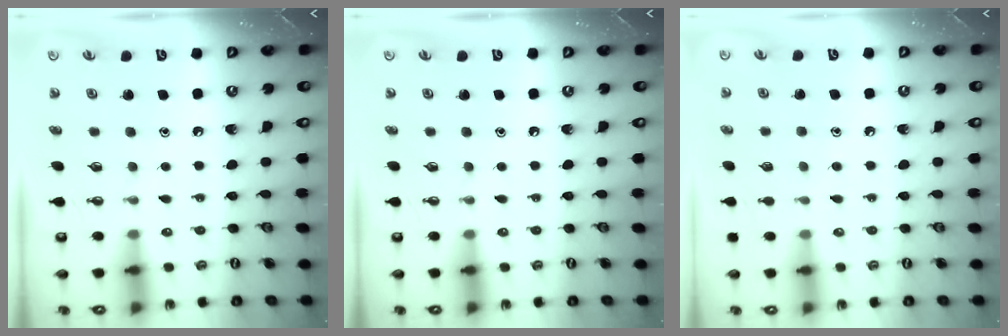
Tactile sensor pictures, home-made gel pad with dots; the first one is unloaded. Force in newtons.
{"total": 0.0}
{"total": 4.2, "press": 4.2, "slide": 0.5}